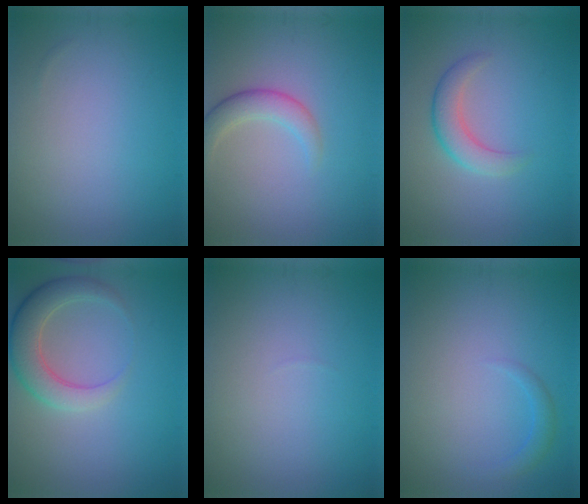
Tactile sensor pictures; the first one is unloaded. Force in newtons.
{"total": 2.7, "press": 2.7, "slide": 0.2}
{"total": 2.9, "press": 2.9, "slide": 0.2}
{"total": 4.5, "press": 4.5, "slide": 0.5}
{"total": 0.0}
{"total": 1.3, "press": 1.3, "slide": 0.0}